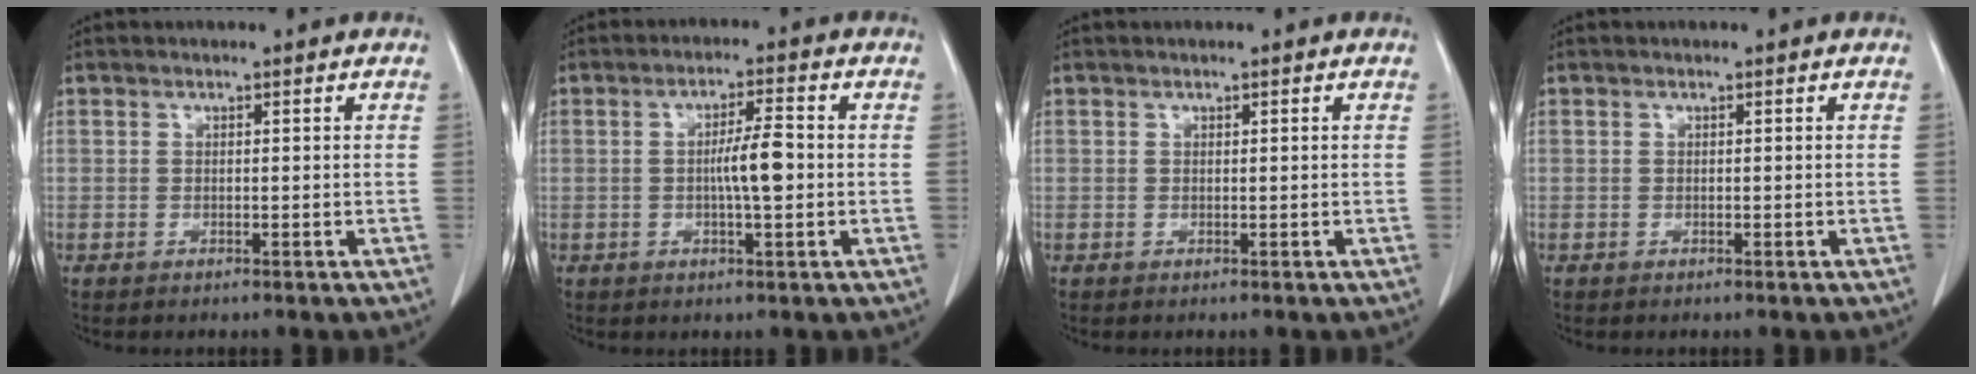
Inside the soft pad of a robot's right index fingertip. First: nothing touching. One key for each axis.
{"total": 5.1, "fx": -0.4, "fy": 0.5, "fz": 5.1, "tx": -0.090, "ty": 0.003, "tz": -0.009}
{"total": 0.0}
{"total": 0.0}